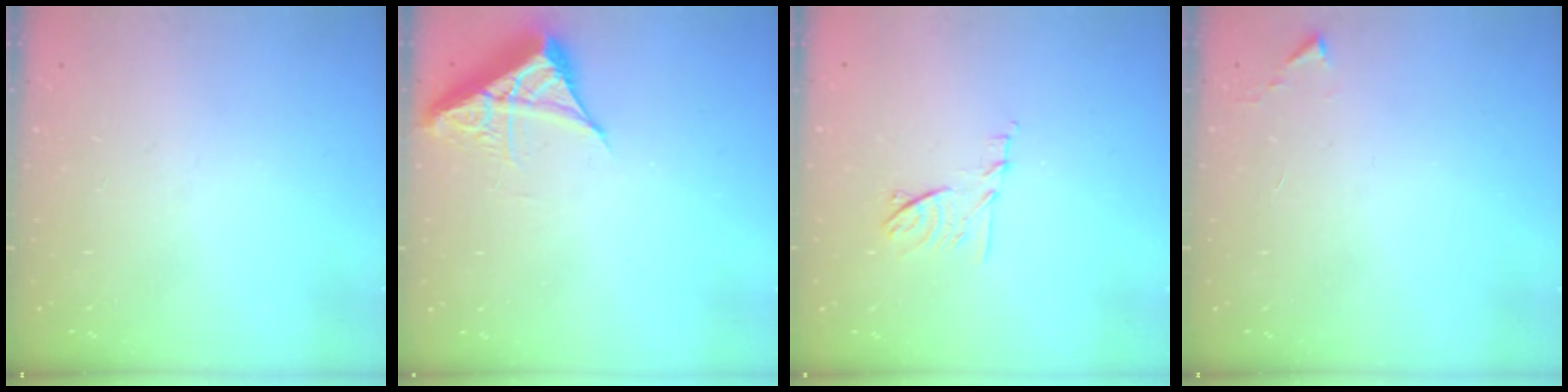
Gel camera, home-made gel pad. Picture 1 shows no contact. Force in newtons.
{"total": 6.9, "press": 6.8, "slide": 0.6}
{"total": 8.2, "press": 8.2, "slide": 0.8}
{"total": 2.7, "press": 2.7, "slide": 0.5}